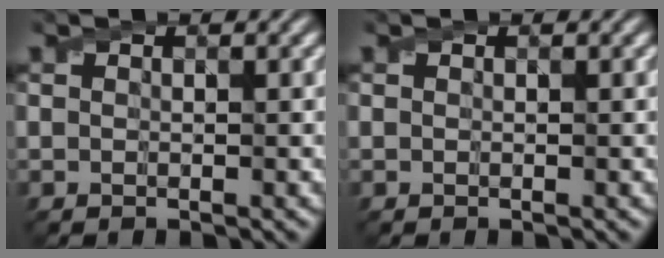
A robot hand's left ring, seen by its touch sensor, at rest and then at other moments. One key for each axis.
{"total": 0.0}